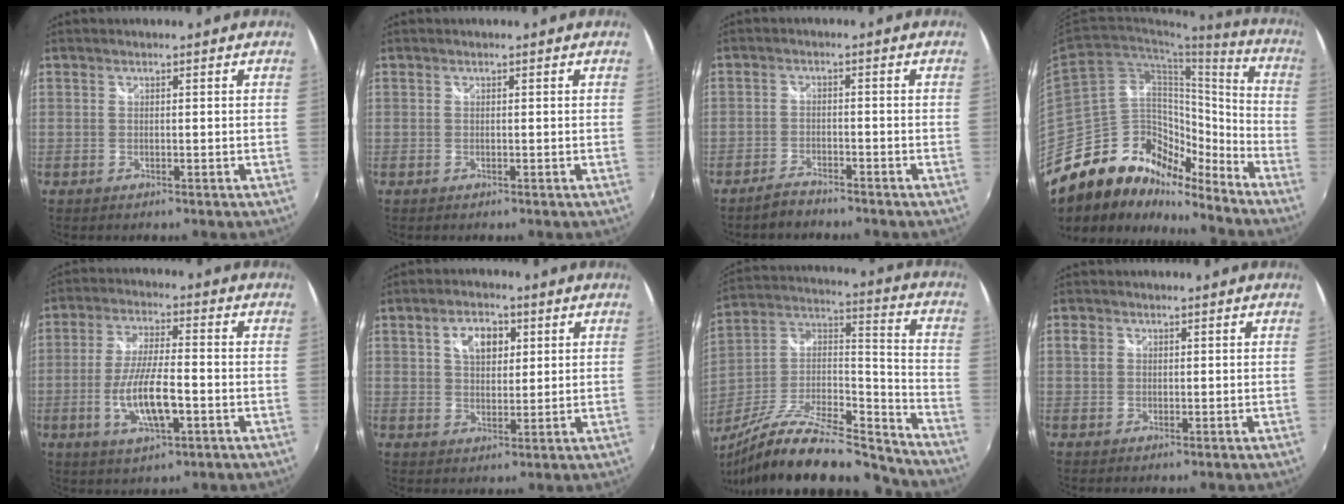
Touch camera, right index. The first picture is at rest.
{"total": 0.0}
{"total": 3.3, "force": [-3.1, 0.8, 0.9], "torque": [-0.035, 0.002, -0.058]}
{"total": 18.5, "force": [-14.6, 9.8, 5.7], "torque": [-0.114, 0.050, -0.251]}
{"total": 10.8, "force": [-3.2, 3.0, 9.9], "torque": [-0.196, -0.009, -0.057]}
{"total": 6.4, "force": [2.4, 4.0, 4.4], "torque": [-0.072, 0.016, 0.041]}
{"total": 25.6, "force": [-20.8, 6.2, 13.7], "torque": [-0.237, -0.015, -0.340]}
{"total": 1.9, "force": [0.4, 1.7, 0.7], "torque": [-0.014, 0.005, 0.003]}